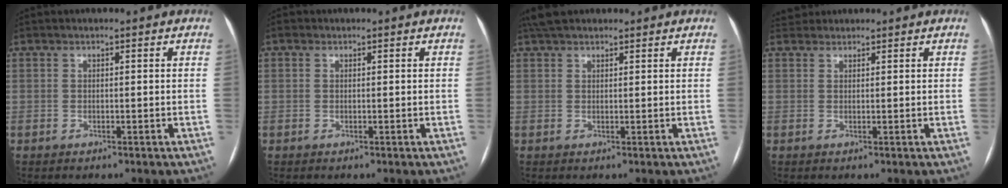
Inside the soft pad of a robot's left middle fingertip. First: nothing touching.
{"total": 0.7, "force": [-0.3, -0.5, -0.3], "torque": [0.007, -0.005, -0.008]}
{"total": 4.6, "force": [3.9, 1.7, 1.8], "torque": [-0.027, 0.035, 0.069]}
{"total": 2.1, "force": [1.9, 0.7, -0.2], "torque": [0.002, 0.022, 0.033]}